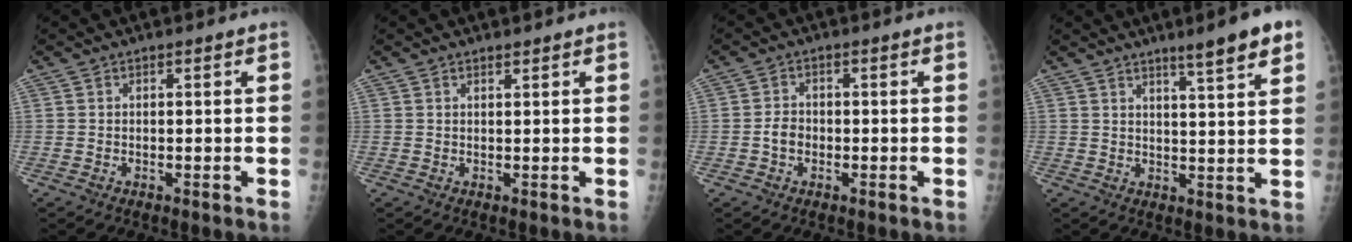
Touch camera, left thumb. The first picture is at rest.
{"total": 0.8, "force": [0.7, 0.2, 0.2], "torque": [-0.004, -0.006, 0.013]}
{"total": 2.6, "force": [-0.6, 2.1, 1.4], "torque": [-0.016, 0.009, -0.015]}
{"total": 8.0, "force": [5.2, 0.5, 6.1], "torque": [-0.083, -0.025, 0.074]}